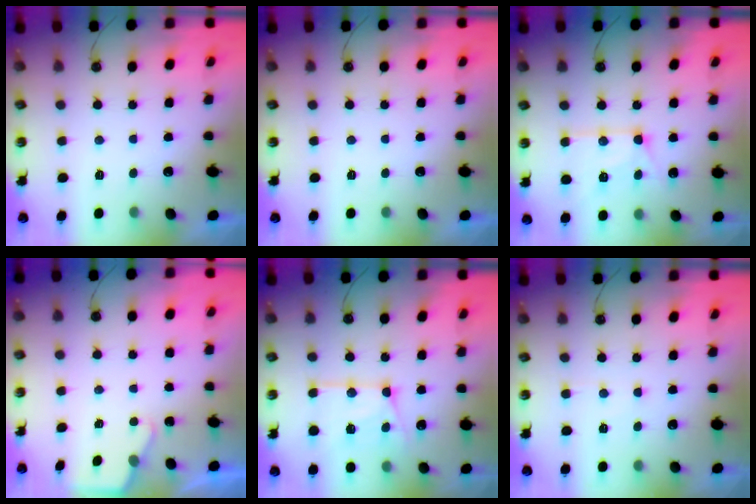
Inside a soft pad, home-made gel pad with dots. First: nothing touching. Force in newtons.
{"total": 0.0}
{"total": 13.2, "press": 13.1, "slide": 1.2}
{"total": 2.1, "press": 2.0, "slide": 0.4}
{"total": 14.7, "press": 14.6, "slide": 1.4}
{"total": 4.2, "press": 4.1, "slide": 0.7}